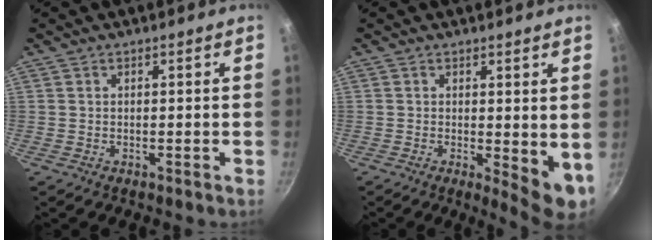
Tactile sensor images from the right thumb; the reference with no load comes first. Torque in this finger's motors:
{"motor_torque": [-0.24, 0.76, -0.07, 0.10, 0.05]}